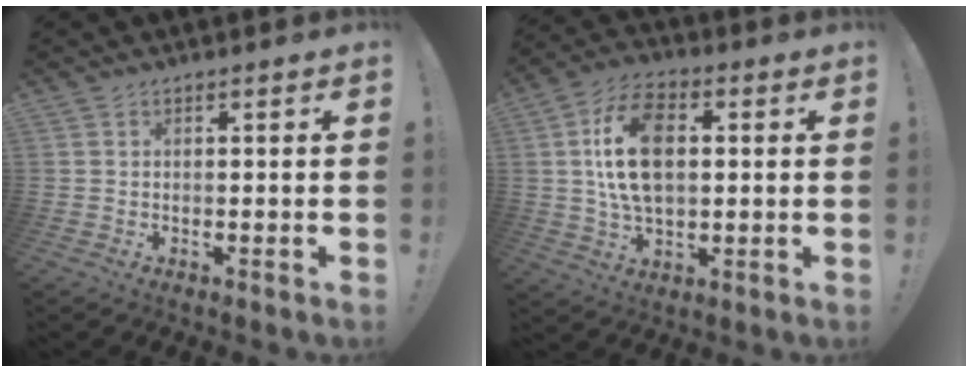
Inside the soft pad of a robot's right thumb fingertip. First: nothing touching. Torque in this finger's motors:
{"motor_torque": [1.72, 2.66, 1.59, 0.29, 0.19]}